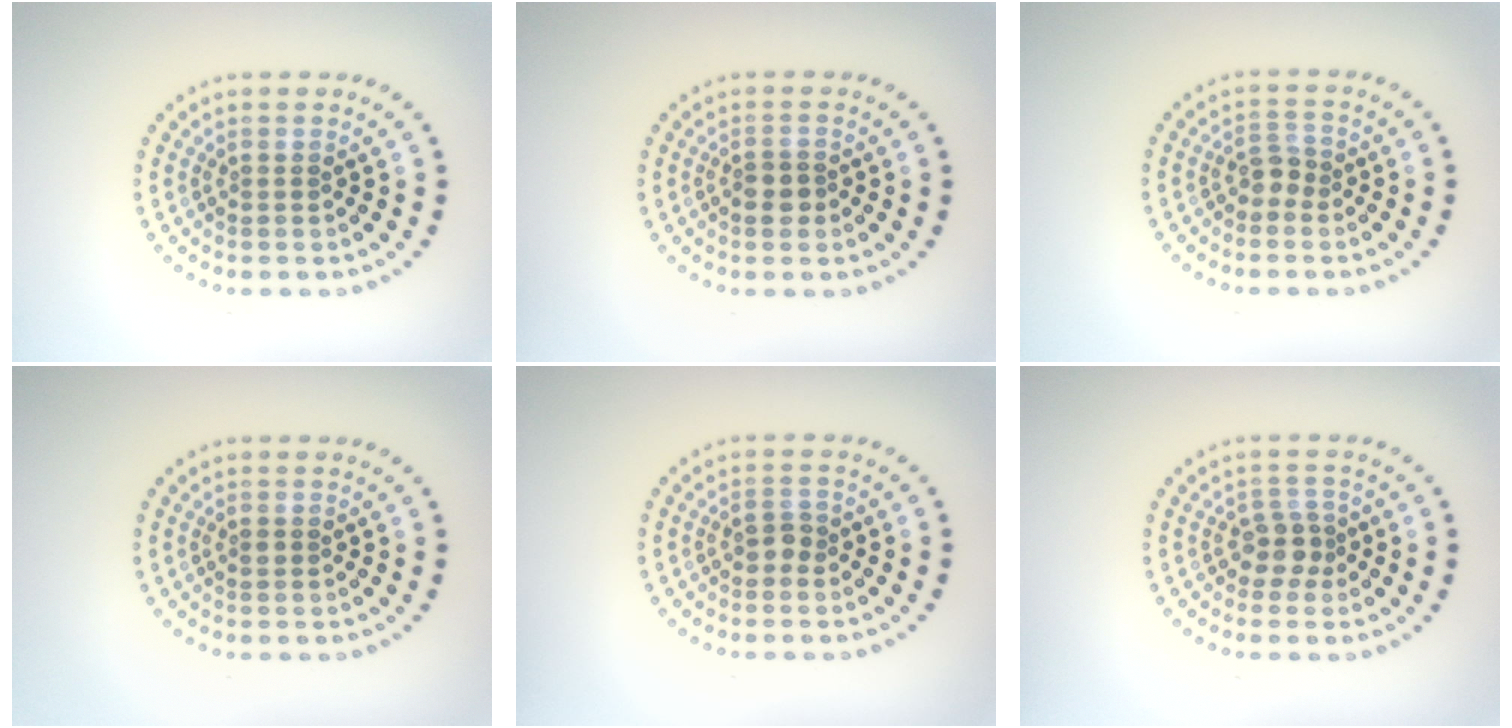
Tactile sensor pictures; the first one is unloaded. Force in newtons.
{"total": 1.9, "press": 1.7, "slide": 0.8}
{"total": 1.6, "press": 1.4, "slide": 0.7}
{"total": 0.6, "press": 0.6, "slide": 0.1}
{"total": 1.5, "press": 1.4, "slide": 0.5}
{"total": 2.3, "press": 1.9, "slide": 1.3}